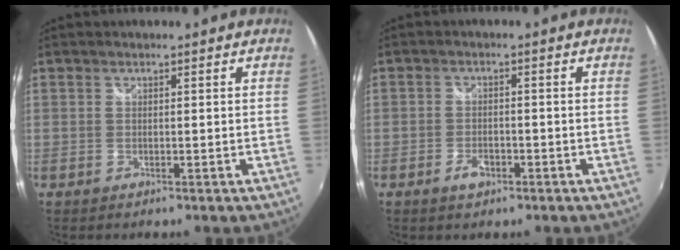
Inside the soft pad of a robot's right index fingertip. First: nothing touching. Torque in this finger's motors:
{"motor_torque": [0.00, -0.04, 0.01, 0.01]}